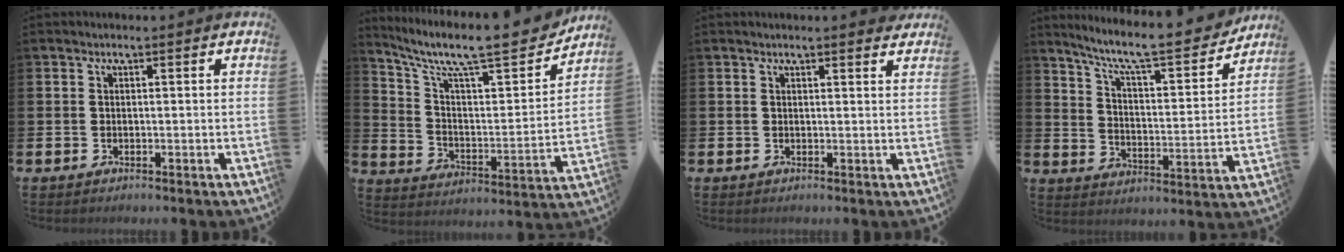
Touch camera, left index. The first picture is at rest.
{"total": 10.7, "force": [8.7, 2.6, 5.6], "torque": [-0.126, -0.067, 0.141]}
{"total": 1.3, "force": [1.3, -0.1, 0.1], "torque": [0.006, -0.008, 0.023]}
{"total": 9.1, "force": [8.1, 1.2, 4.0], "torque": [-0.107, -0.057, 0.134]}